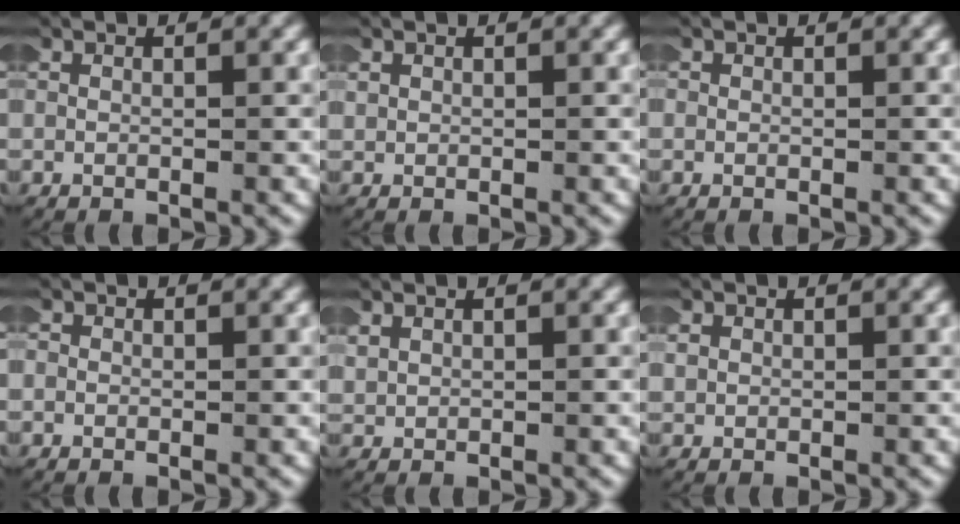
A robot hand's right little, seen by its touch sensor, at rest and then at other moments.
{"total": 0.7, "force": [0.2, 0.7, 0.1], "torque": [-0.009, 0.003, 0.005]}
{"total": 0.5, "force": [-0.3, 0.4, -0.1], "torque": [-0.001, 0.001, -0.007]}
{"total": 1.2, "force": [-0.3, 1.1, 0.1], "torque": [-0.008, 0.002, -0.012]}
{"total": 1.1, "force": [0.5, 0.9, 0.5], "torque": [-0.021, 0.001, 0.014]}
{"total": 1.1, "force": [0.2, 1.0, 0.3], "torque": [-0.018, 0.003, 0.004]}